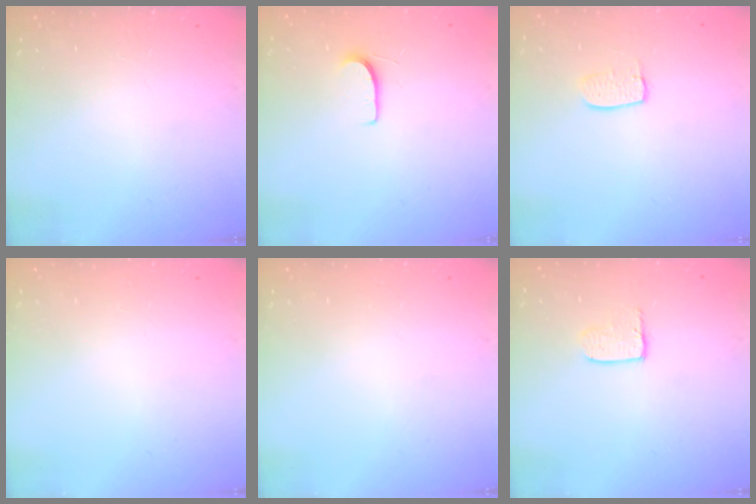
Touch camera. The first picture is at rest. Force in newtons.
{"total": 5.4, "press": 5.3, "slide": 0.5}
{"total": 5.8, "press": 5.8, "slide": 0.4}
{"total": 0.0}
{"total": 0.0}
{"total": 4.0, "press": 4.0, "slide": 0.4}